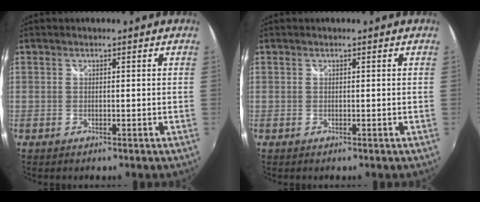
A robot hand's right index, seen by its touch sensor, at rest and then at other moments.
{"total": 0.0}